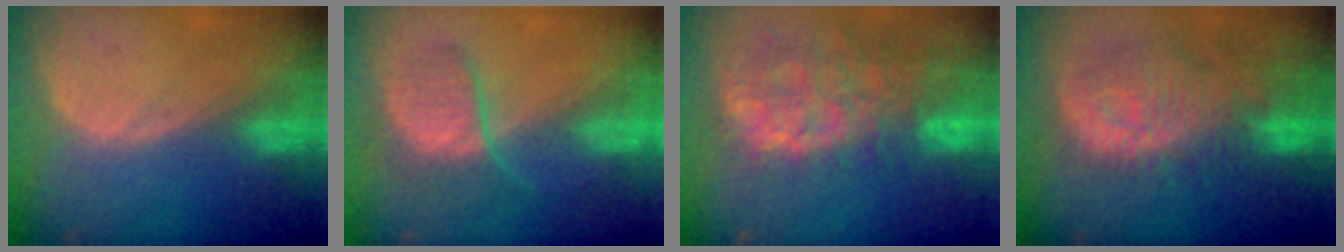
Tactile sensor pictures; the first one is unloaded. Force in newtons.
{"total": 6.6, "press": 6.5, "slide": 1.3}
{"total": 13.7, "press": 11.2, "slide": 7.9}
{"total": 12.4, "press": 11.1, "slide": 5.6}